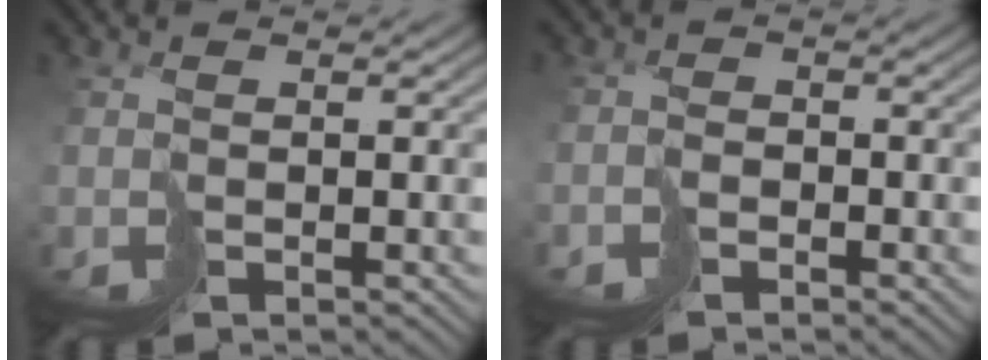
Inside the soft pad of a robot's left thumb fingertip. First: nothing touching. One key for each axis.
{"total": 1.8, "fx": -1.7, "fy": 0.6, "fz": 0.0, "tx": 0.012, "ty": 0.005, "tz": -0.036}